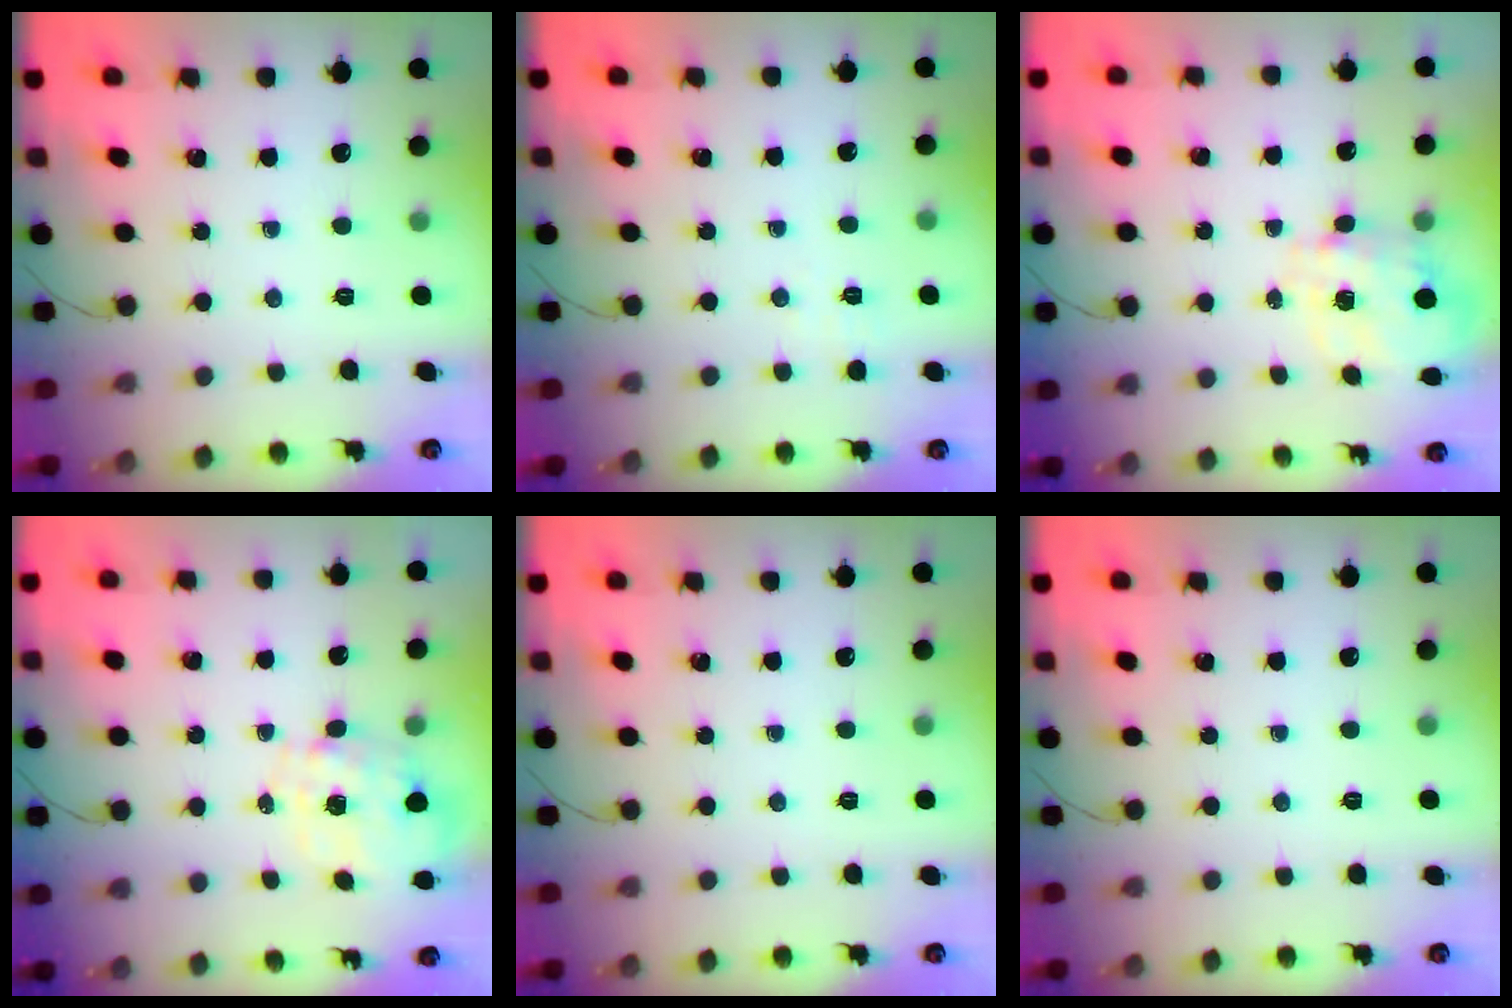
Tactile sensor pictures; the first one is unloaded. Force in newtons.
{"total": 1.4, "press": 0.5, "slide": 1.3}
{"total": 3.6, "press": 3.5, "slide": 1.0}
{"total": 1.1, "press": 1.0, "slide": 0.5}
{"total": 0.0}
{"total": 0.0}